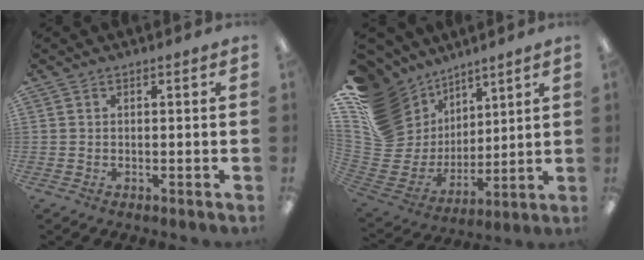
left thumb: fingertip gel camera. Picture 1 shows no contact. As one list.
[{"total": 18.8, "force": [9.4, 14.4, 7.7], "torque": [-0.179, -0.059, 0.196]}]